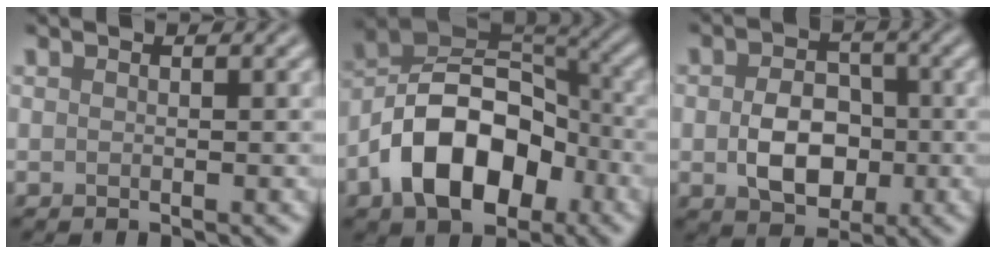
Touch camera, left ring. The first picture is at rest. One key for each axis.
{"total": 11.3, "fx": -4.5, "fy": 7.0, "fz": 7.6, "tx": -0.129, "ty": 0.008, "tz": -0.094}
{"total": 5.4, "fx": -0.7, "fy": 4.0, "fz": 3.6, "tx": -0.065, "ty": -0.003, "tz": -0.010}